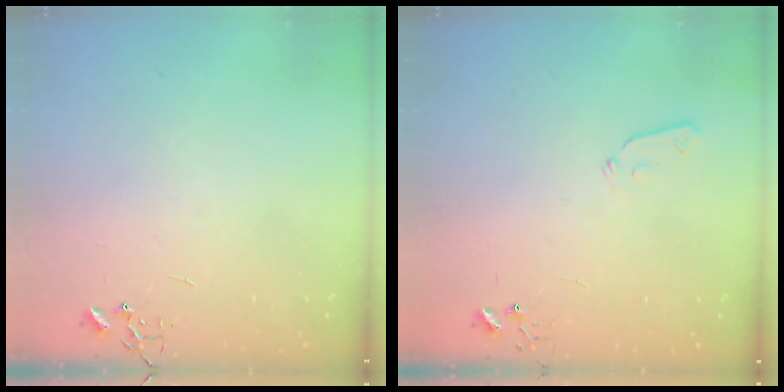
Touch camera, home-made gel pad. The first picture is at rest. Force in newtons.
{"total": 4.8, "press": 4.7, "slide": 0.7}